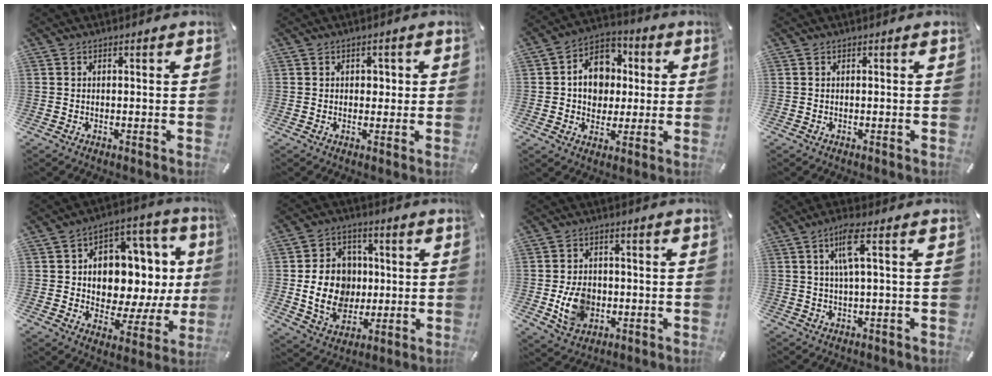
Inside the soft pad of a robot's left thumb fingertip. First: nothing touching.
{"total": 1.9, "force": [0.1, 1.7, 0.8], "torque": [-0.002, 0.000, -0.006]}
{"total": 11.3, "force": [-0.1, 9.8, 5.7], "torque": [-0.101, 0.014, -0.003]}
{"total": 0.0}
{"total": 12.7, "force": [1.6, 9.4, 8.3], "torque": [-0.100, -0.034, 0.028]}
{"total": 14.1, "force": [-0.2, 11.9, 7.7], "torque": [-0.154, 0.011, 0.004]}
{"total": 9.0, "force": [-1.6, 7.2, 5.1], "torque": [-0.098, 0.002, -0.028]}
{"total": 6.7, "force": [1.9, 1.0, 6.3], "torque": [-0.127, 0.002, 0.030]}